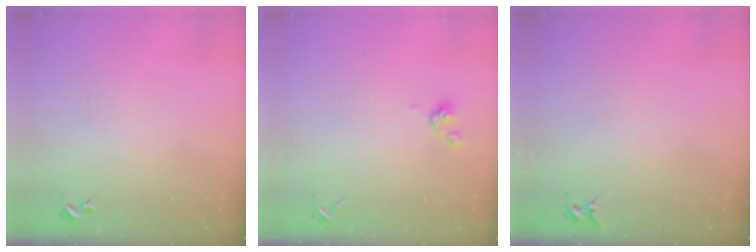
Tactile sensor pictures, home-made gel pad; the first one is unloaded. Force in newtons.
{"total": 5.9, "press": 5.4, "slide": 2.4}
{"total": 5.0, "press": 4.9, "slide": 0.5}